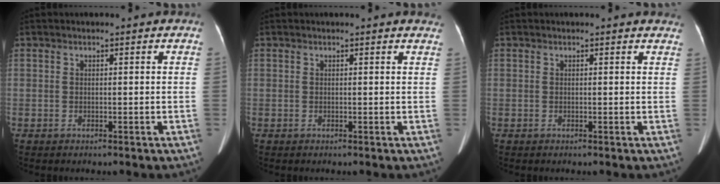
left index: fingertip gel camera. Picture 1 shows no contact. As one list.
[{"total": 3.1, "force": [3.0, 0.5, 0.6], "torque": [-0.008, -0.006, 0.011]}, {"total": 3.1, "force": [3.0, 0.9, 0.5], "torque": [0.000, -0.005, 0.011]}]